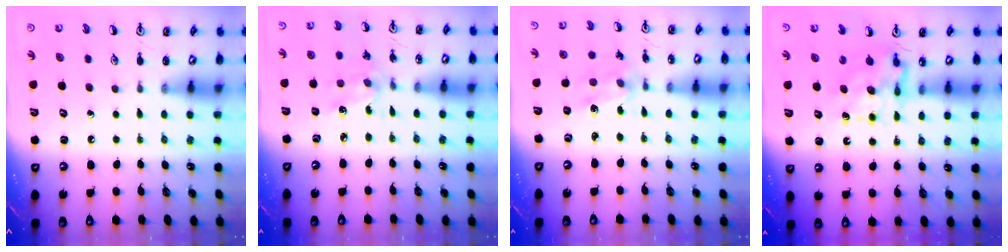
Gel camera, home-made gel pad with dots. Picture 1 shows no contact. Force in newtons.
{"total": 3.0, "press": 2.9, "slide": 0.7}
{"total": 2.4, "press": 2.2, "slide": 0.8}
{"total": 7.1, "press": 7.1, "slide": 0.3}